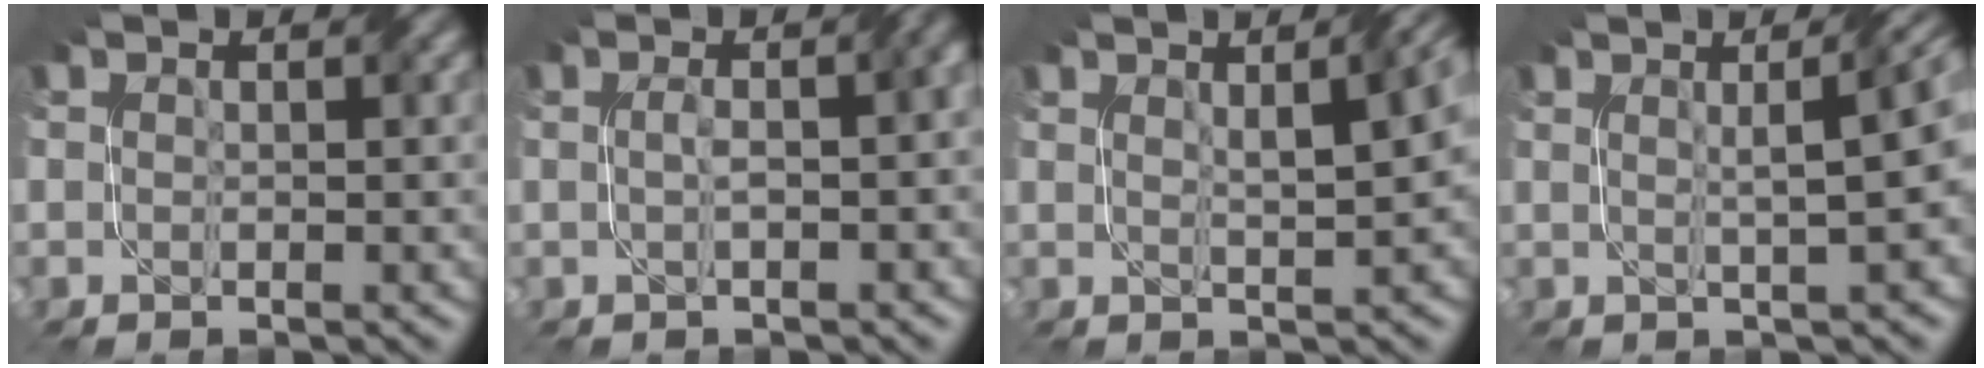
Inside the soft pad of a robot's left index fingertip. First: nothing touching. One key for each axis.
{"total": 4.2, "fx": -0.2, "fy": 1.6, "fz": 3.9, "tx": -0.038, "ty": 0.011, "tz": -0.005}
{"total": 6.4, "fx": 2.0, "fy": 2.1, "fz": 5.7, "tx": -0.037, "ty": 0.024, "tz": 0.024}
{"total": 6.8, "fx": 1.9, "fy": 2.3, "fz": 6.1, "tx": -0.030, "ty": 0.036, "tz": 0.005}